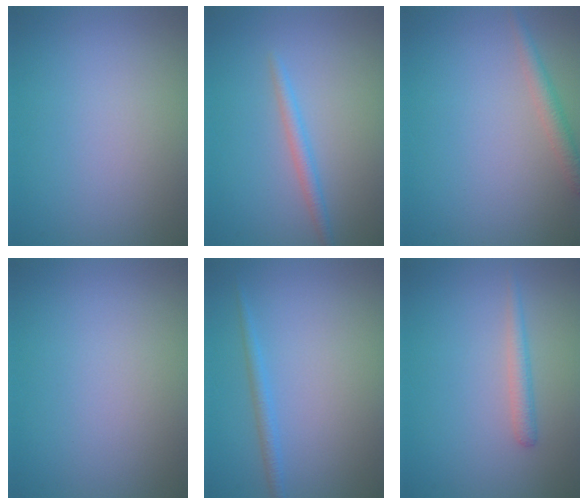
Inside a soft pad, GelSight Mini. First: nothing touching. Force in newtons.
{"total": 1.6, "press": 1.6, "slide": 0.0}
{"total": 1.8, "press": 1.8, "slide": 0.1}
{"total": 0.0}
{"total": 1.4, "press": 1.4, "slide": 0.1}
{"total": 1.5, "press": 1.5, "slide": 0.1}